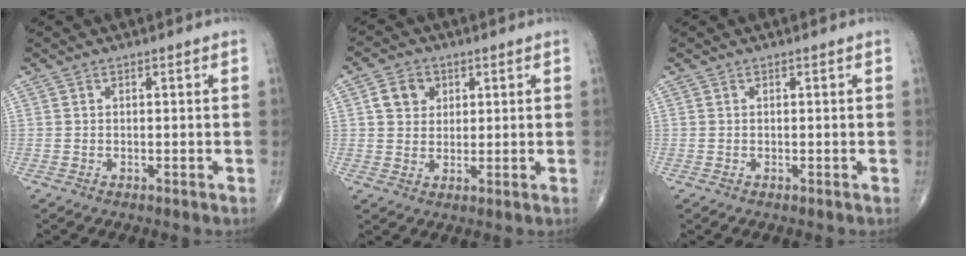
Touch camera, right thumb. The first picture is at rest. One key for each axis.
{"total": 5.6, "fx": 1.9, "fy": 4.7, "fz": 2.5, "tx": -0.020, "ty": -0.003, "tz": 0.031}
{"total": 0.0}